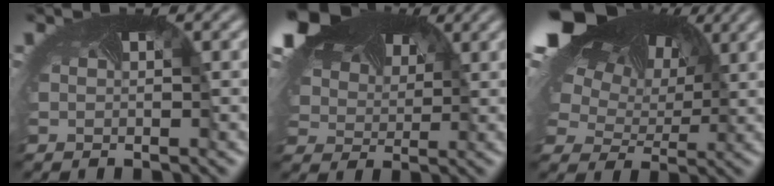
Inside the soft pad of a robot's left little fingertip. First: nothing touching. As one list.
[{"total": 13.5, "force": [7.6, 8.2, 7.6], "torque": [-0.200, 0.035, 0.136]}, {"total": 16.2, "force": [7.3, 10.5, 9.8], "torque": [-0.243, 0.033, 0.142]}]